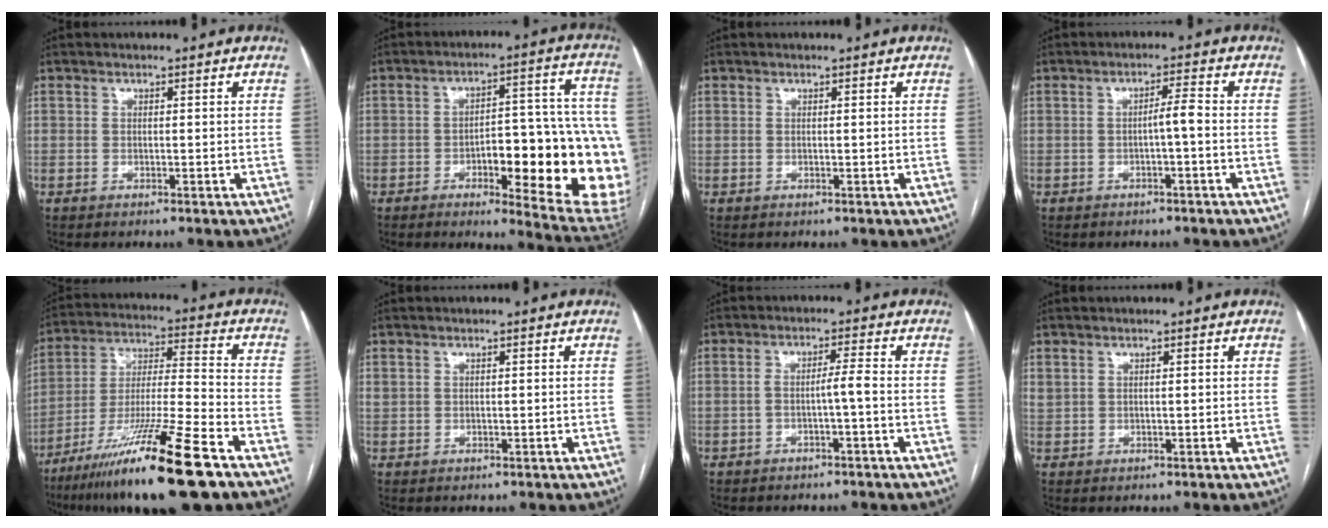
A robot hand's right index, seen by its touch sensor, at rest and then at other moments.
{"total": 21.1, "force": [-4.9, 5.6, 19.7], "torque": [-0.171, 0.028, -0.044]}
{"total": 0.0}
{"total": 2.6, "force": [-0.6, 0.0, 2.5], "torque": [-0.038, 0.004, -0.012]}
{"total": 20.3, "force": [-13.1, 0.2, 15.4], "torque": [-0.259, -0.038, -0.229]}
{"total": 0.6, "force": [0.4, 0.4, 0.1], "torque": [0.002, 0.012, 0.009]}
{"total": 2.6, "force": [-1.0, -0.3, 2.4], "torque": [-0.041, 0.009, -0.018]}
{"total": 1.0, "force": [0.8, 0.6, 0.3], "torque": [-0.008, 0.013, 0.021]}